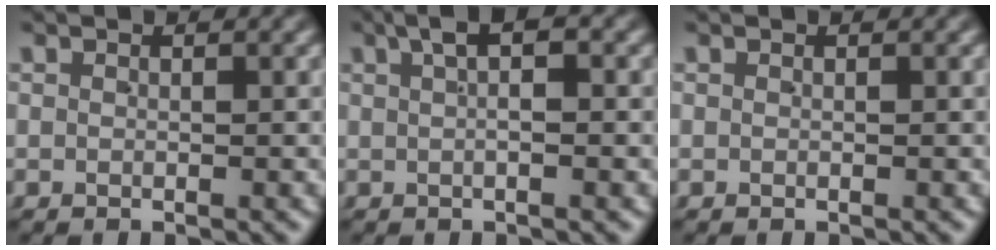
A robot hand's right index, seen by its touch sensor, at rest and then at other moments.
{"total": 4.1, "force": [1.8, 1.1, 3.5], "torque": [-0.038, 0.020, 0.019]}
{"total": 0.0}